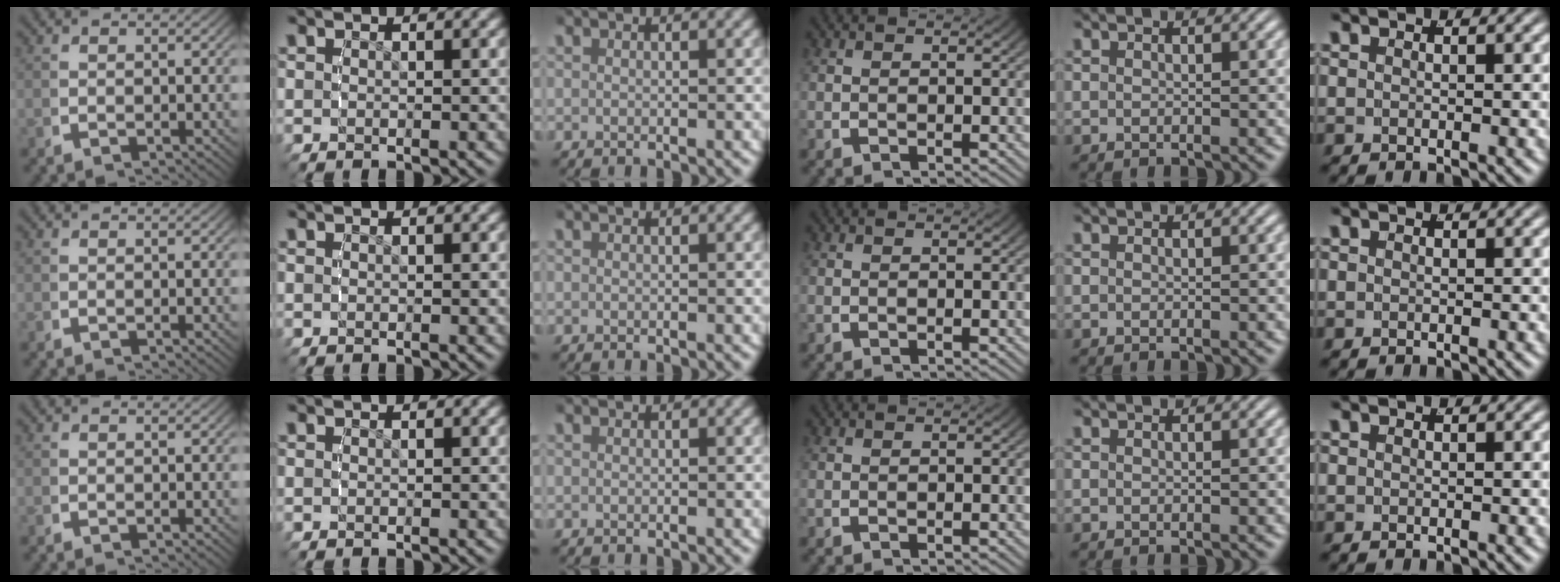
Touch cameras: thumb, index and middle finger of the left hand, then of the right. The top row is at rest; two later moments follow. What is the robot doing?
{"motion": "reach", "object": "button"}